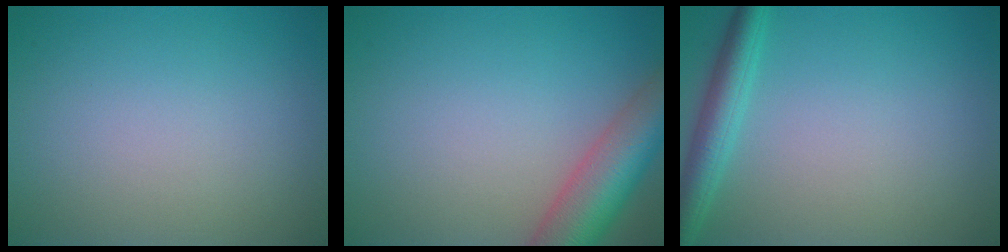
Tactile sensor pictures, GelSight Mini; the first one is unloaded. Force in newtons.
{"total": 7.1, "press": 7.1, "slide": 0.4}
{"total": 3.2, "press": 3.2, "slide": 0.1}